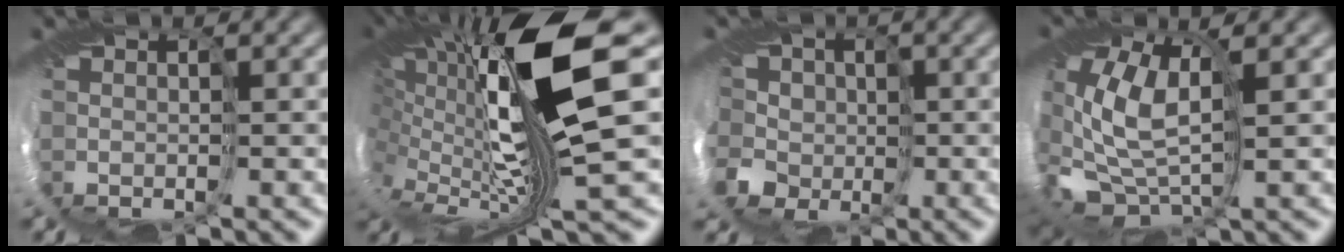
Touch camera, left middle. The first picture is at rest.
{"total": 13.8, "force": [3.3, 3.4, 13.0], "torque": [-0.240, -0.010, 0.063]}
{"total": 7.4, "force": [-0.4, 7.0, 2.3], "torque": [-0.075, 0.014, -0.056]}
{"total": 8.3, "force": [-0.3, 4.8, 6.7], "torque": [-0.176, -0.008, -0.011]}